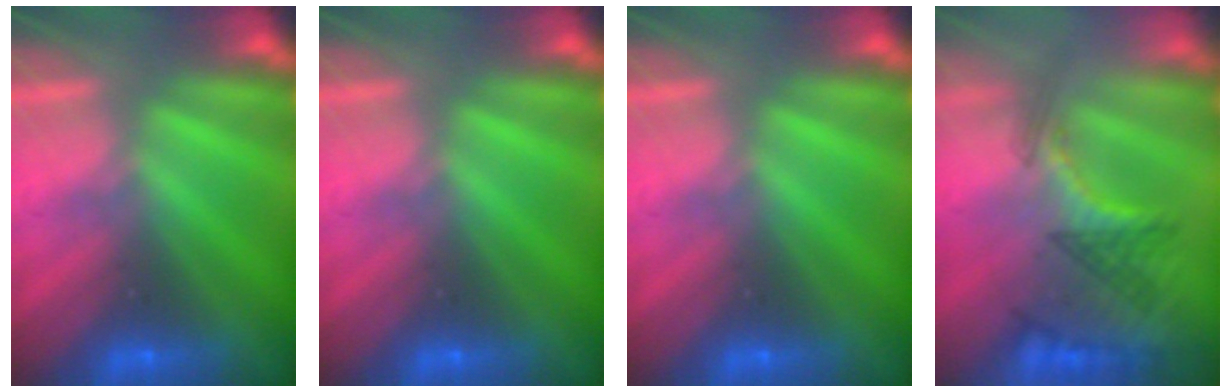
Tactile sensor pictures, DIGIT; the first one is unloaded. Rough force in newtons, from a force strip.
{"total": 0.0}
{"total": 0.0}
{"total": 2.9}